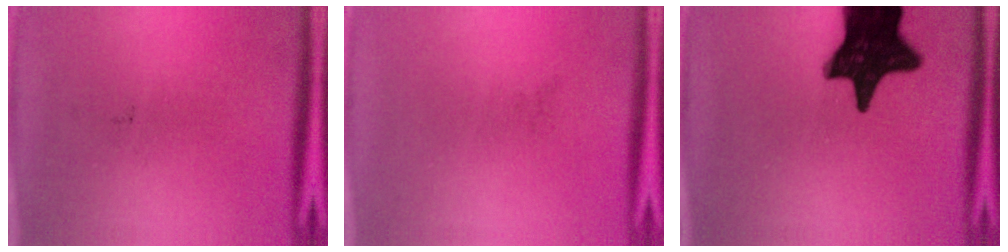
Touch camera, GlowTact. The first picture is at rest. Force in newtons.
{"total": 0.0}
{"total": 18.7}